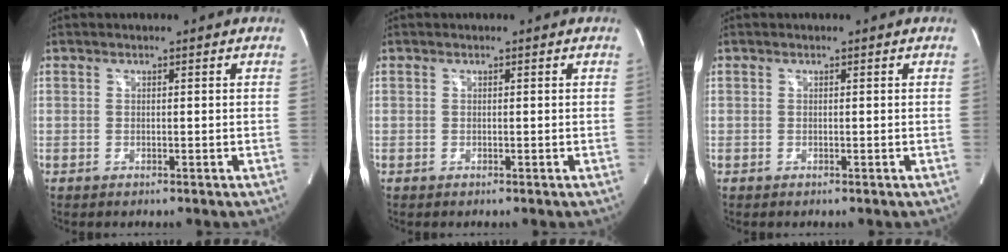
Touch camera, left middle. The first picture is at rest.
{"total": 0.0}
{"total": 0.0}